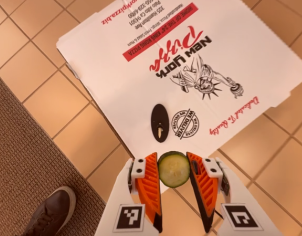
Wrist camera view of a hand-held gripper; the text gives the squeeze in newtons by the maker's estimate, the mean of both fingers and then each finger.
{"total": 7.7, "left": 7.5, "right": 7.8}